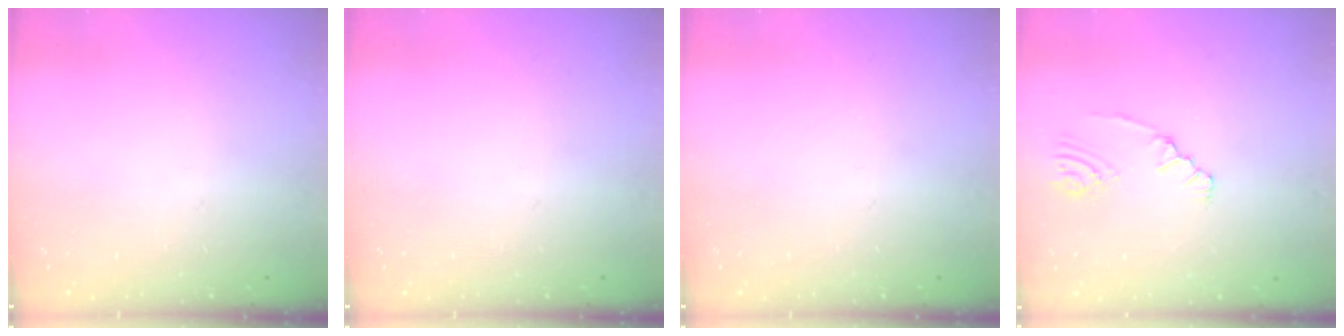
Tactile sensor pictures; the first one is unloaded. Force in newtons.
{"total": 0.0}
{"total": 0.0}
{"total": 2.5, "press": 2.3, "slide": 1.1}